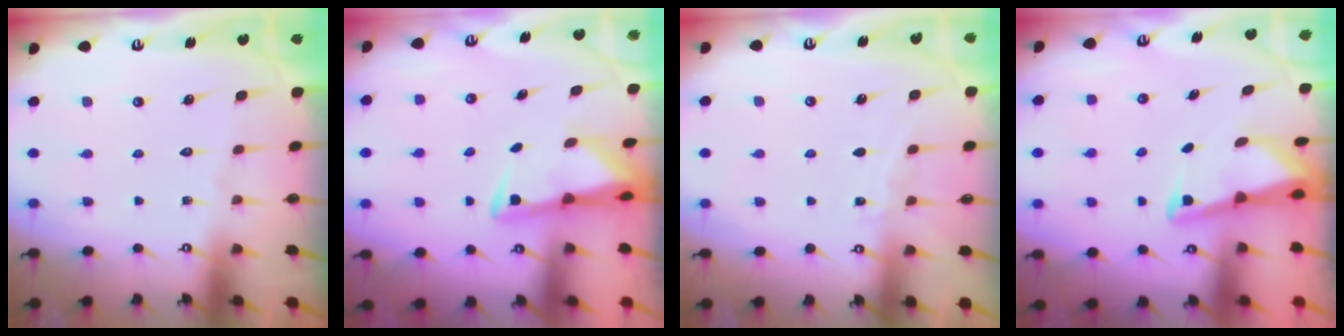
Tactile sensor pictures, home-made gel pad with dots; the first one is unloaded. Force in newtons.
{"total": 2.9, "press": 2.8, "slide": 0.5}
{"total": 4.2, "press": 4.1, "slide": 0.6}
{"total": 3.1, "press": 3.1, "slide": 0.4}